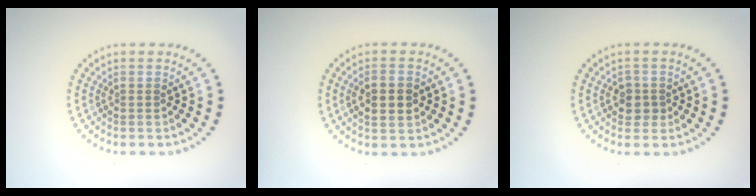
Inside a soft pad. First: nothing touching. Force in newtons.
{"total": 3.0, "press": 3.0, "slide": 0.3}
{"total": 1.8, "press": 1.6, "slide": 0.6}